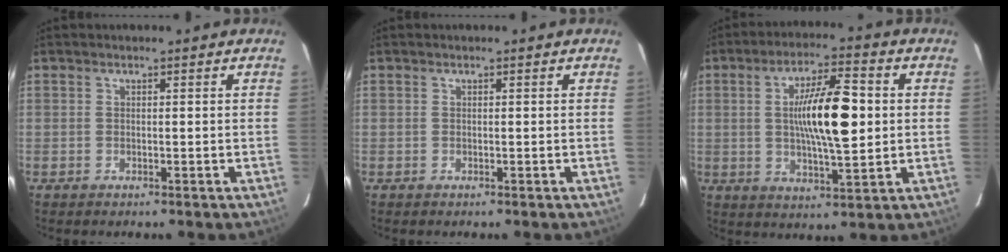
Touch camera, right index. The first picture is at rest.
{"total": 0.0}
{"total": 12.5, "force": [1.1, 2.3, 12.2], "torque": [-0.210, 0.008, 0.017]}